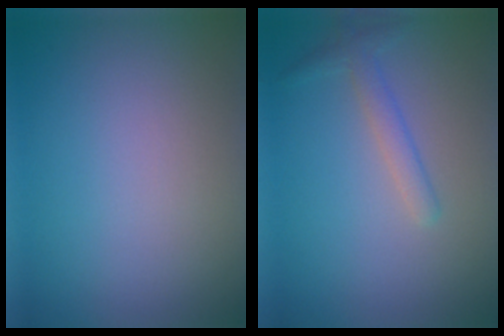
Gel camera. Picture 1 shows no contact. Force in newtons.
{"total": 1.8, "press": 1.8, "slide": 0.1}